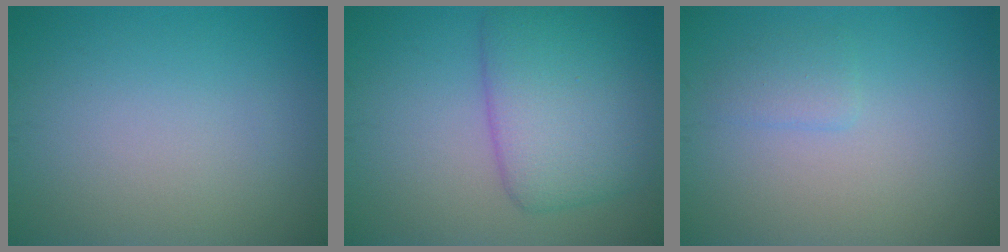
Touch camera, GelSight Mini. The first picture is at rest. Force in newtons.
{"total": 7.0, "press": 7.0, "slide": 0.2}
{"total": 1.3, "press": 1.3, "slide": 0.1}